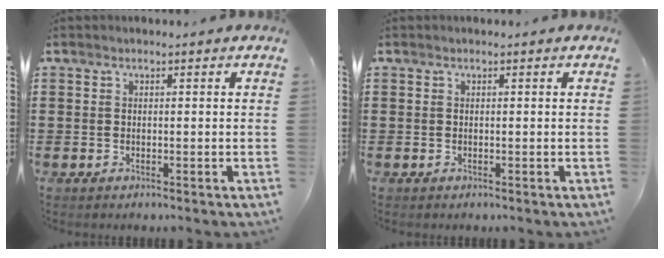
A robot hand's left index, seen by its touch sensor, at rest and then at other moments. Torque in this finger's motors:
{"motor_torque": [0.00, 0.00, -0.02, 0.00]}